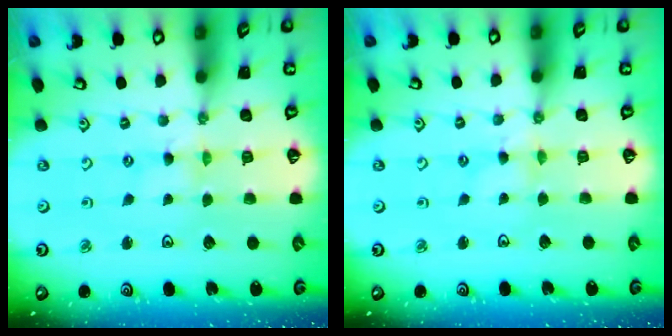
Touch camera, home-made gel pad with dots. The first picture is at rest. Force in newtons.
{"total": 1.7, "press": 1.6, "slide": 0.3}